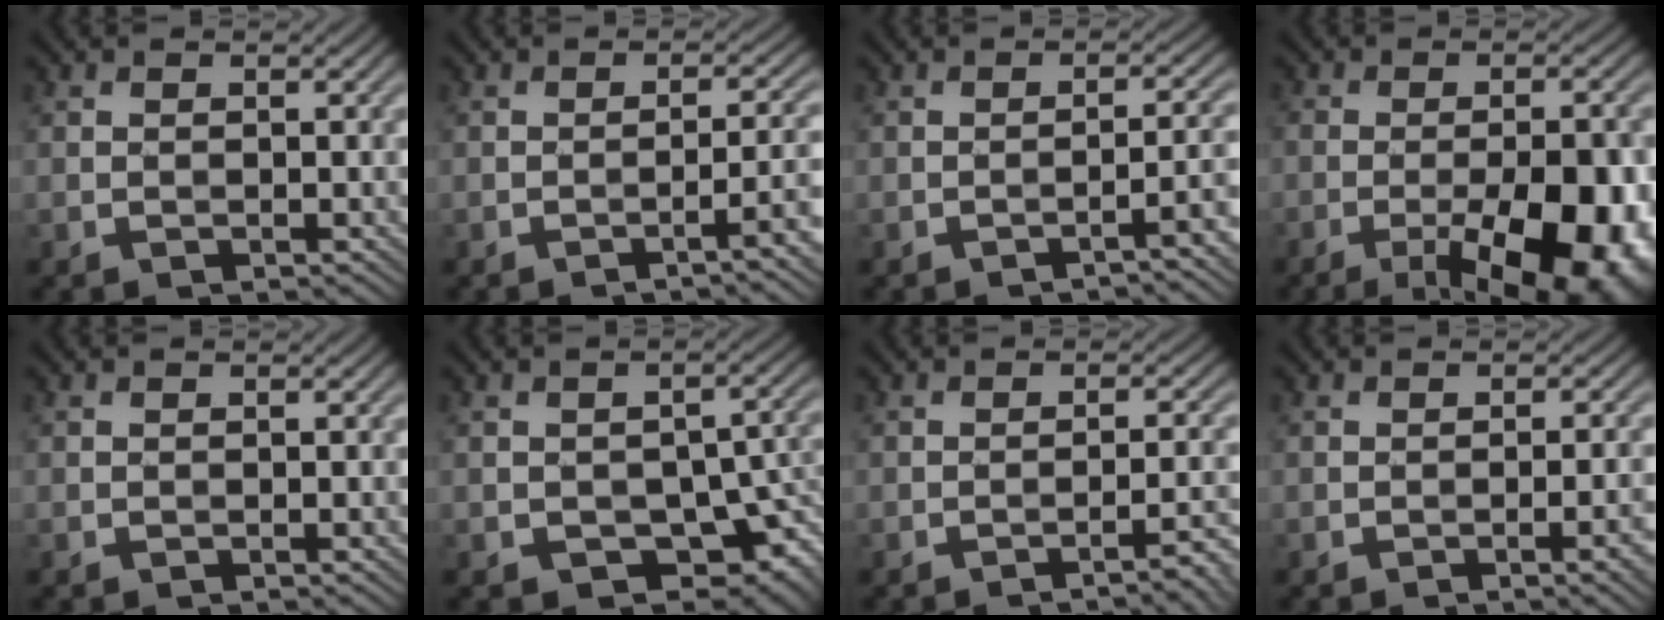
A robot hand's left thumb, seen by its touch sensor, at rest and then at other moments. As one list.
[{"total": 4.8, "force": [-2.1, 0.8, 4.2], "torque": [-0.048, 0.015, -0.040]}, {"total": 4.0, "force": [-2.2, 0.6, 3.2], "torque": [-0.032, 0.019, -0.046]}, {"total": 15.8, "force": [-7.0, 6.4, 12.7], "torque": [-0.150, 0.006, -0.093]}, {"total": 0.0}, {"total": 9.2, "force": [-3.5, 5.5, 6.5], "torque": [-0.089, -0.020, -0.044]}, {"total": 4.1, "force": [-2.5, 0.6, 3.2], "torque": [-0.038, 0.017, -0.044]}, {"total": 3.7, "force": [-1.2, 0.8, 3.4], "torque": [-0.044, 0.005, -0.017]}]